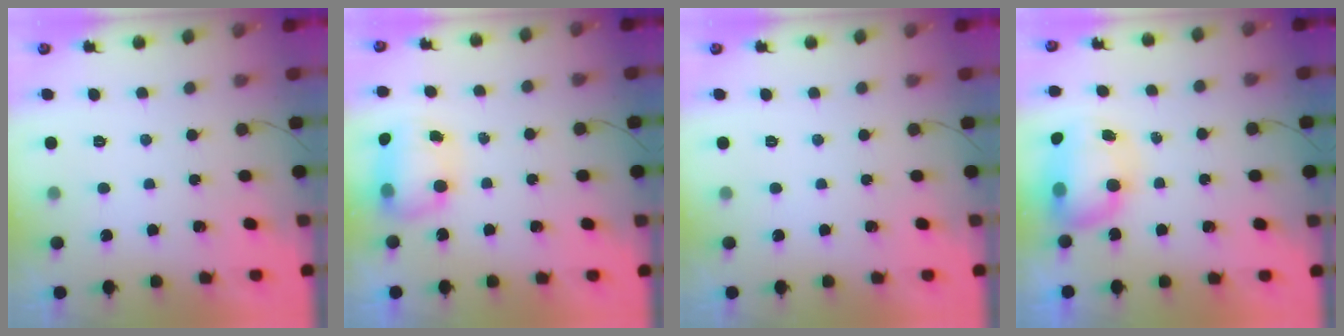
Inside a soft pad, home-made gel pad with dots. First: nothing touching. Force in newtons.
{"total": 7.2, "press": 7.1, "slide": 1.5}
{"total": 0.0}
{"total": 9.7, "press": 9.3, "slide": 2.7}